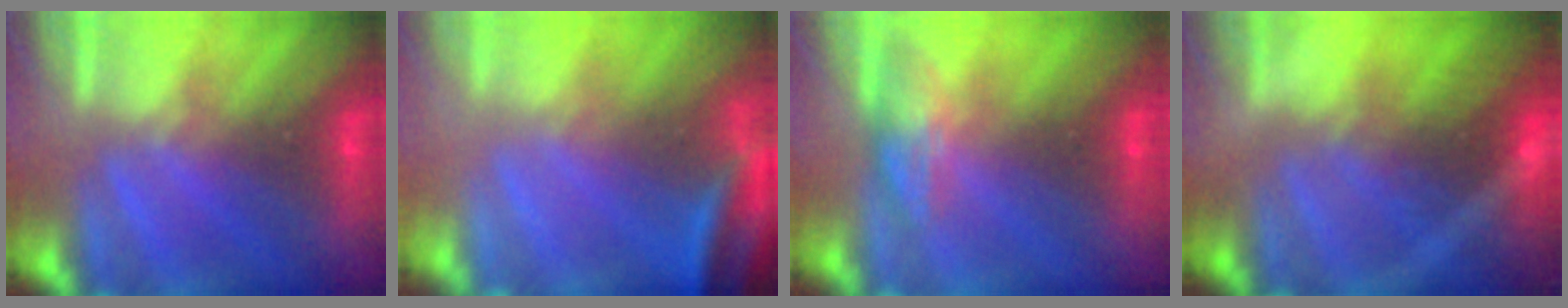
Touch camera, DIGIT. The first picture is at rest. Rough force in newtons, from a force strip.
{"total": 3.5}
{"total": 2.4}
{"total": 6.8}